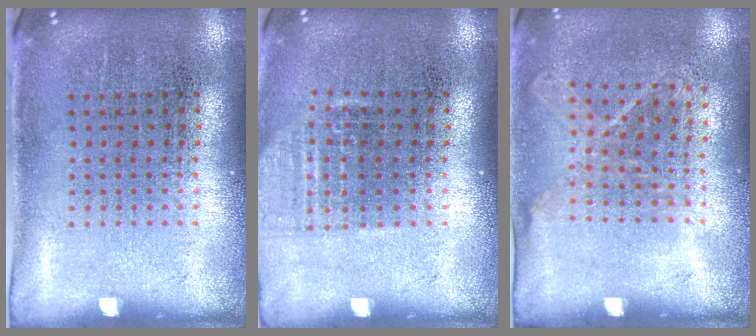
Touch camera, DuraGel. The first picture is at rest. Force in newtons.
{"total": 1.0, "press": 0.9, "slide": 0.4}
{"total": 1.1, "press": 0.9, "slide": 0.6}